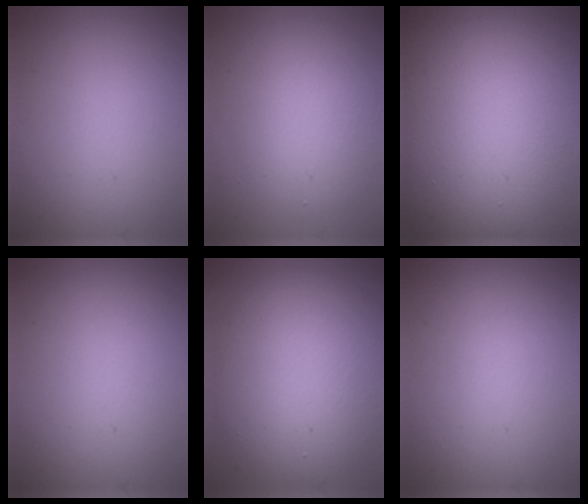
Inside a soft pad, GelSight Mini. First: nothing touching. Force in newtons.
{"total": 3.8, "press": 3.8, "slide": 0.3}
{"total": 23.6, "press": 23.6, "slide": 1.3}
{"total": 0.0}
{"total": 9.5, "press": 9.4, "slide": 0.6}
{"total": 0.0}